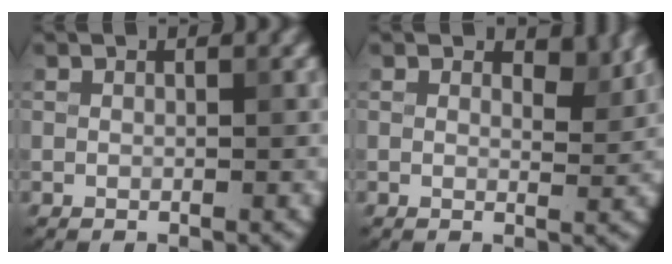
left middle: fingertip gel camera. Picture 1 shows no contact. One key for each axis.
{"total": 1.6, "fx": 1.1, "fy": 0.7, "fz": 0.8, "tx": -0.011, "ty": -0.009, "tz": 0.013}